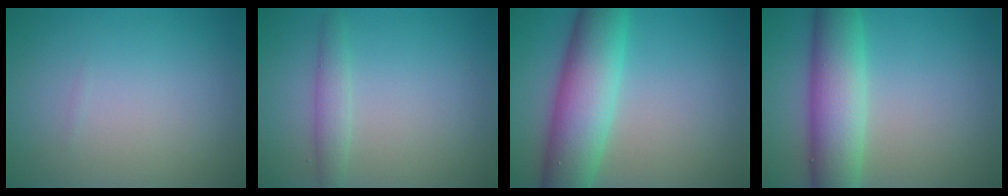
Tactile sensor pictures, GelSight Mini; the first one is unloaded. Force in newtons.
{"total": 1.9, "press": 1.9, "slide": 0.0}
{"total": 8.6, "press": 8.6, "slide": 0.4}
{"total": 7.3, "press": 7.3, "slide": 0.4}